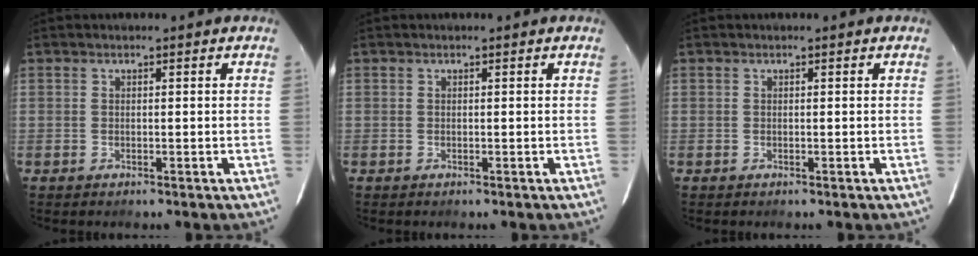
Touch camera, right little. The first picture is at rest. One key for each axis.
{"total": 0.0}
{"total": 0.0}